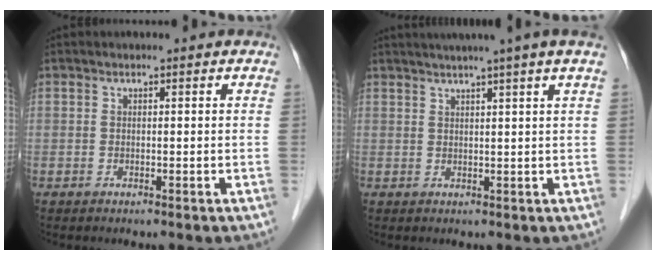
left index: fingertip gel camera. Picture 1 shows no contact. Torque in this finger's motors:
{"motor_torque": [0.38, -0.48, 0.70, 0.16]}